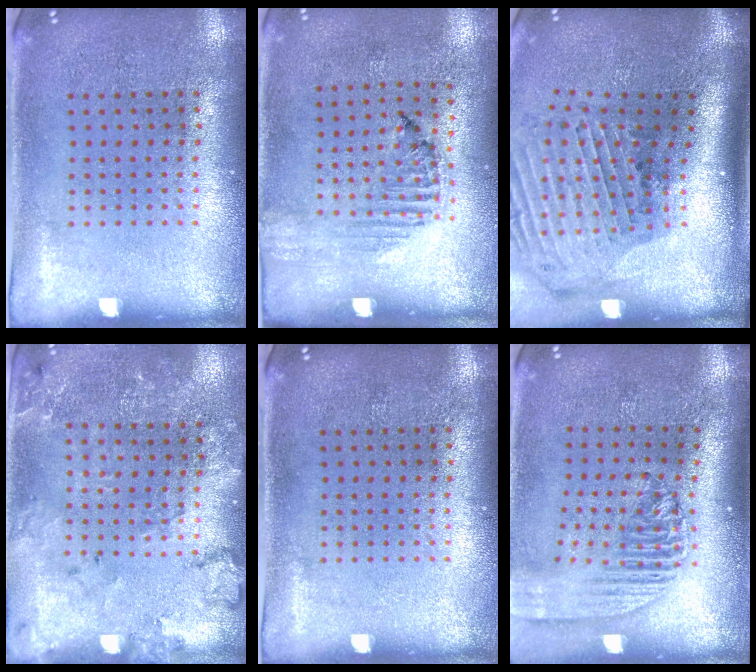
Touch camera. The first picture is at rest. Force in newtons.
{"total": 1.2, "press": 1.2, "slide": 0.4}
{"total": 3.0, "press": 2.1, "slide": 2.0}
{"total": 1.8, "press": 1.8, "slide": 0.3}
{"total": 0.0}
{"total": 2.2, "press": 1.7, "slide": 1.4}